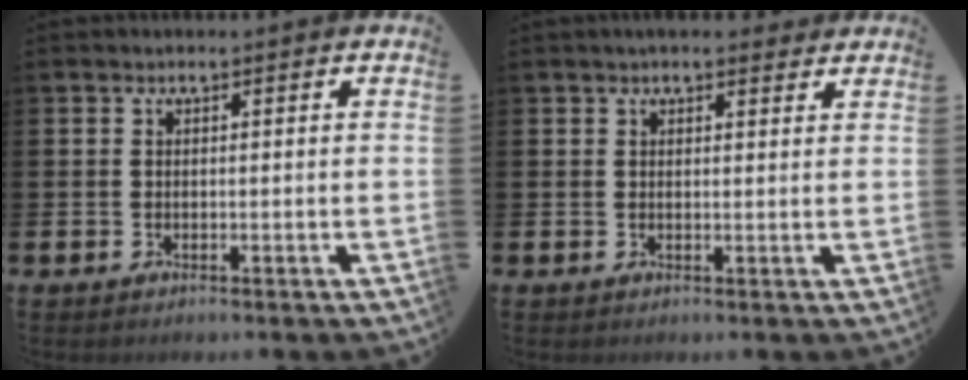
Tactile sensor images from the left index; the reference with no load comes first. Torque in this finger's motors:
{"motor_torque": [0.33, -0.86, 0.06, 0.01]}